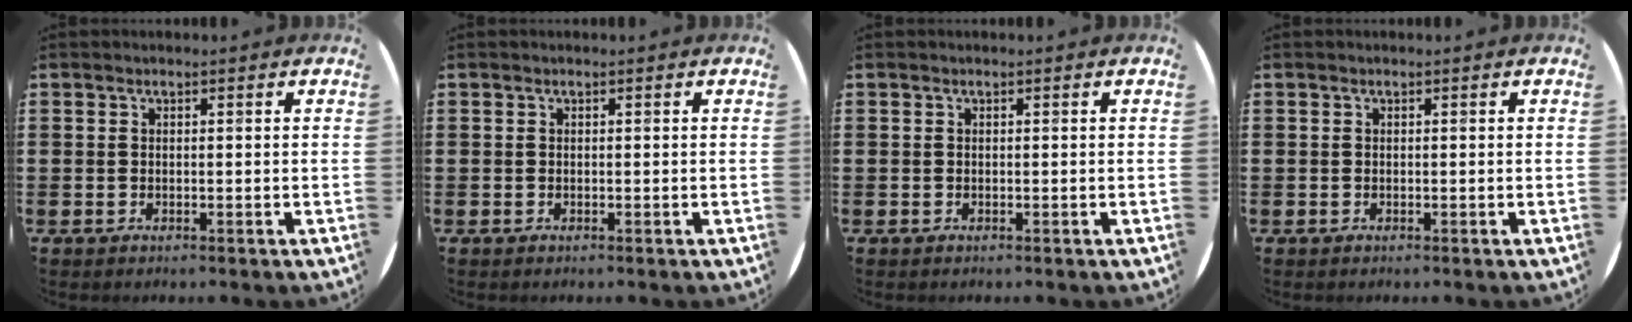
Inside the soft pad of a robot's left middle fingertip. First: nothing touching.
{"total": 0.0}
{"total": 0.0}
{"total": 0.0}